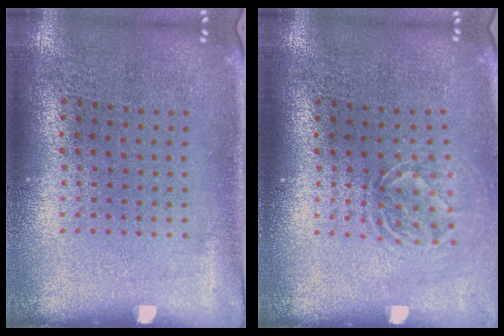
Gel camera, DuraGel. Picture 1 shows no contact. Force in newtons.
{"total": 1.7, "press": 1.2, "slide": 1.1}